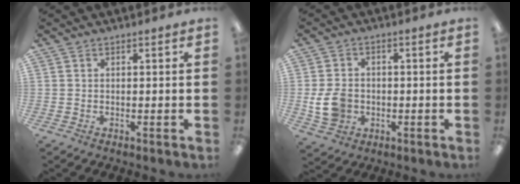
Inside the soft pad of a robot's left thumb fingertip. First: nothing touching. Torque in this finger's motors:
{"motor_torque": [0.04, 0.29, 0.21, -0.20, 0.02]}